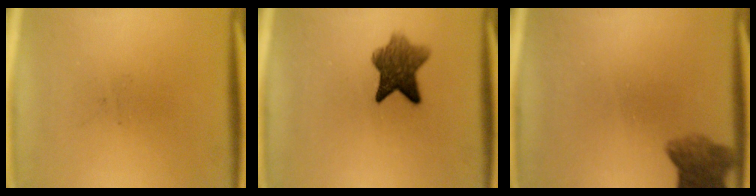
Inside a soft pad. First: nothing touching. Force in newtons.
{"total": 7.2}
{"total": 6.4}